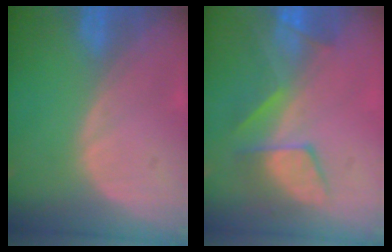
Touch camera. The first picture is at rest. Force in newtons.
{"total": 7.6, "press": 7.2, "slide": 2.4}